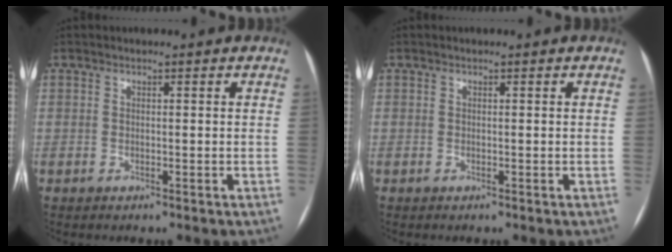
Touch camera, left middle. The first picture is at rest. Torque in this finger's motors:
{"motor_torque": [0.13, 0.14, 0.00, 0.00]}